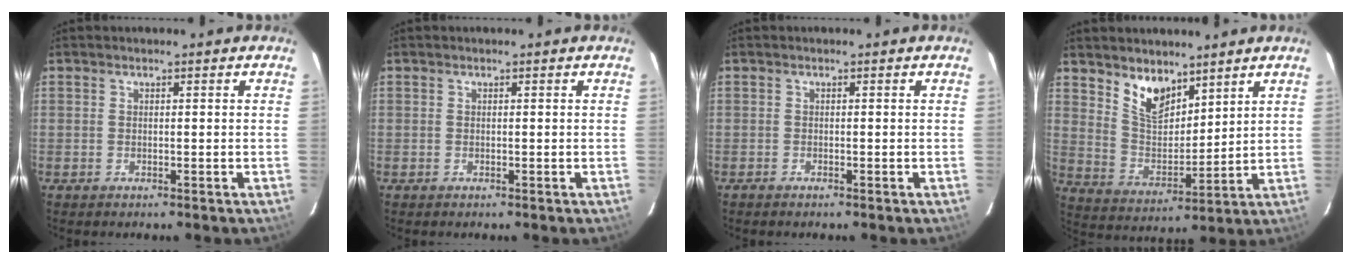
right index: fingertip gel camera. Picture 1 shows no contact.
{"total": 0.0}
{"total": 0.6, "force": [-0.5, 0.1, 0.2], "torque": [-0.005, -0.001, -0.011]}
{"total": 9.2, "force": [6.6, 4.6, 4.5], "torque": [-0.078, 0.000, 0.131]}